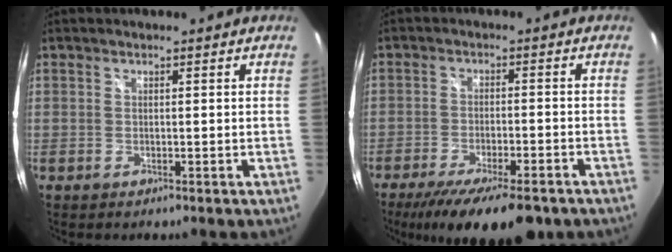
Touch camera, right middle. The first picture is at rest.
{"total": 15.0, "force": [-11.0, 3.9, 9.3], "torque": [-0.179, -0.042, -0.168]}